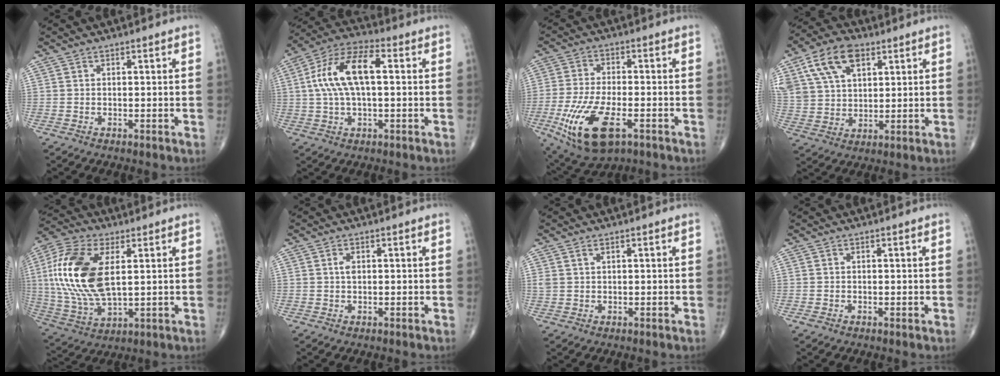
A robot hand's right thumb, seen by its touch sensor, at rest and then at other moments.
{"total": 13.4, "force": [1.7, 6.1, 11.8], "torque": [-0.235, 0.035, 0.027]}
{"total": 15.2, "force": [-6.1, 6.6, 12.3], "torque": [-0.249, 0.003, -0.099]}
{"total": 13.8, "force": [6.6, 8.3, 8.9], "torque": [-0.155, -0.006, 0.125]}
{"total": 19.8, "force": [3.6, 10.0, 16.7], "torque": [-0.359, -0.008, 0.067]}
{"total": 1.4, "force": [0.3, 0.8, 1.1], "torque": [-0.019, 0.001, 0.005]}
{"total": 1.6, "force": [0.9, 0.8, 1.0], "torque": [-0.025, 0.007, 0.024]}
{"total": 0.8, "force": [-0.3, 0.5, 0.6], "torque": [-0.014, 0.000, -0.005]}